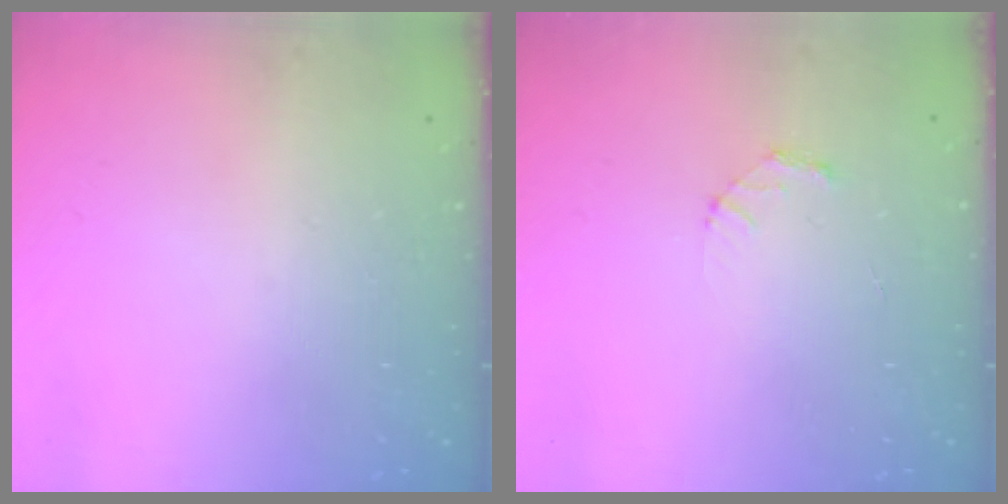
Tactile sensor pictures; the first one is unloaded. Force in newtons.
{"total": 2.1, "press": 2.1, "slide": 0.2}